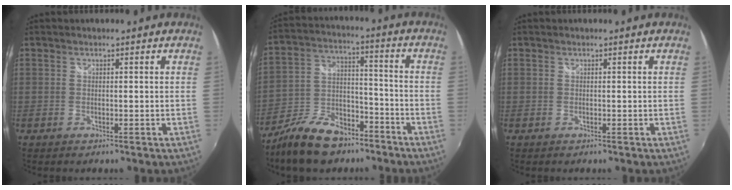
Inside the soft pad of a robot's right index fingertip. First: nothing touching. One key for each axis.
{"total": 15.1, "fx": -10.9, "fy": 7.2, "fz": 7.5, "tx": -0.166, "ty": 0.004, "tz": -0.186}
{"total": 0.0}